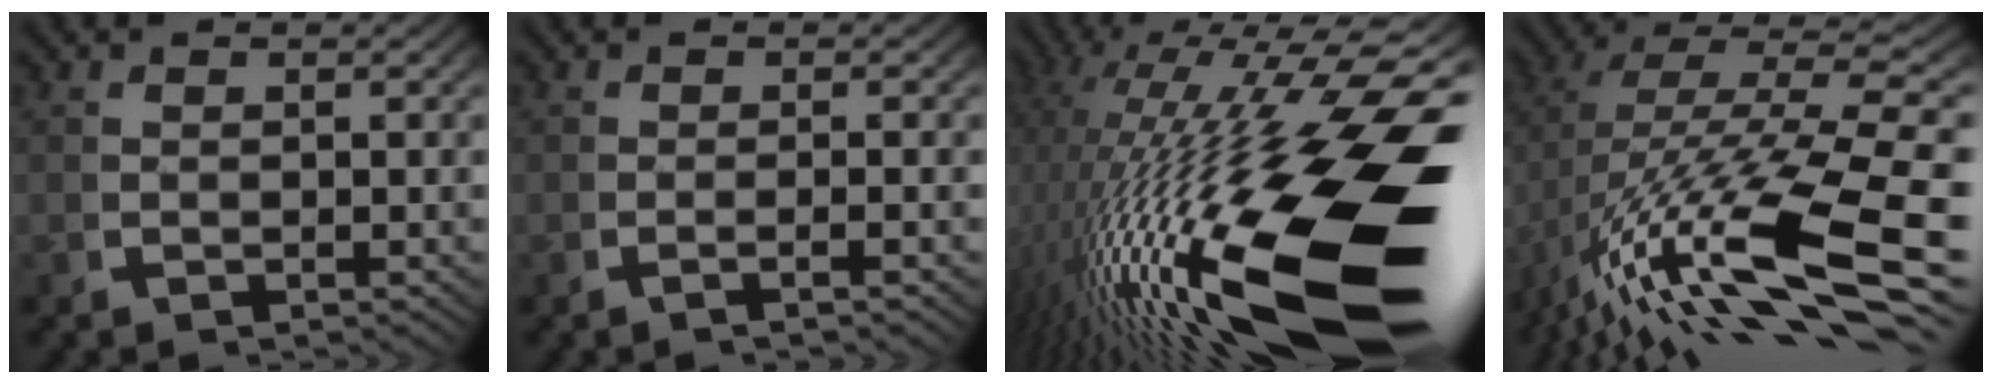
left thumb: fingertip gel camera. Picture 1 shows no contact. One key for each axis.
{"total": 1.4, "fx": -0.6, "fy": -0.3, "fz": 1.3, "tx": -0.027, "ty": 0.003, "tz": -0.012}
{"total": 20.0, "fx": -3.8, "fy": 9.0, "fz": 17.5, "tx": -0.300, "ty": -0.058, "tz": -0.020}
{"total": 13.0, "fx": -2.2, "fy": 6.3, "fz": 11.1, "tx": -0.218, "ty": -0.037, "tz": -0.005}